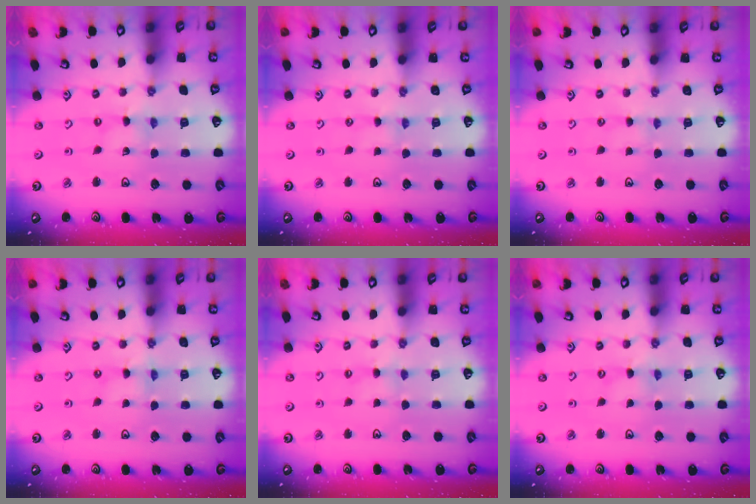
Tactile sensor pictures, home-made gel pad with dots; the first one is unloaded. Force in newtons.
{"total": 1.0, "press": 0.9, "slide": 0.2}
{"total": 0.0}
{"total": 0.8, "press": 0.7, "slide": 0.2}
{"total": 2.1, "press": 2.0, "slide": 0.4}
{"total": 0.0}